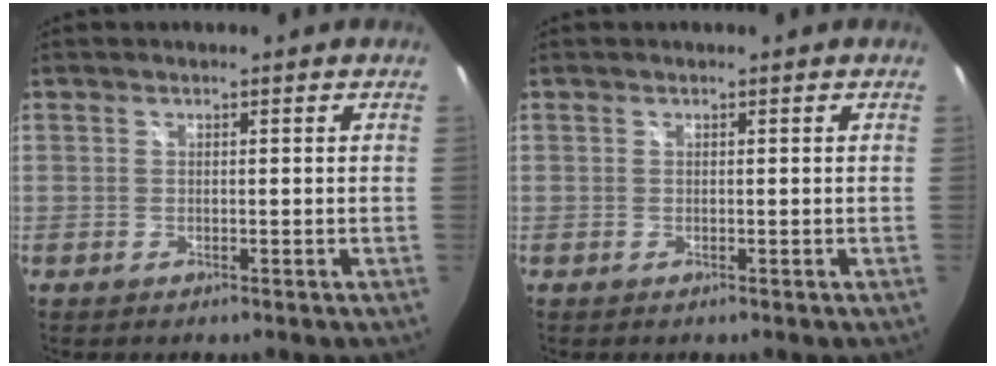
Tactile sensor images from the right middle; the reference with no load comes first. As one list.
[{"total": 0.0}]